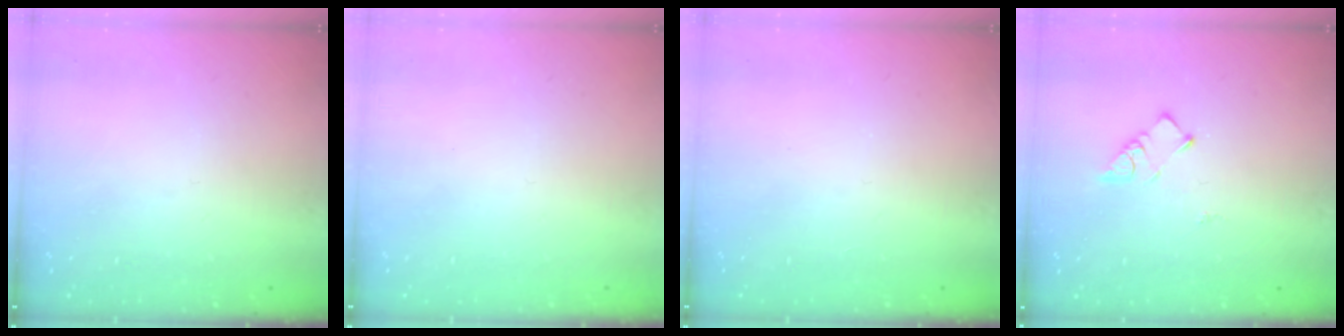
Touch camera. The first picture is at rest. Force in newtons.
{"total": 1.7, "press": 1.7, "slide": 0.1}
{"total": 2.8, "press": 2.8, "slide": 0.4}
{"total": 4.3, "press": 4.3, "slide": 0.1}